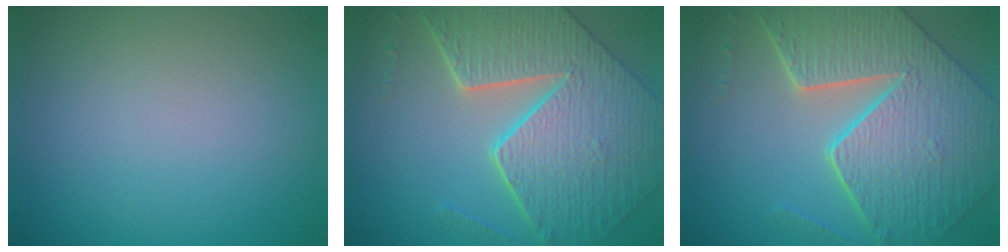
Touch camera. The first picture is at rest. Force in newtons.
{"total": 9.6, "press": 7.1, "slide": 6.5}
{"total": 9.6, "press": 7.1, "slide": 6.5}